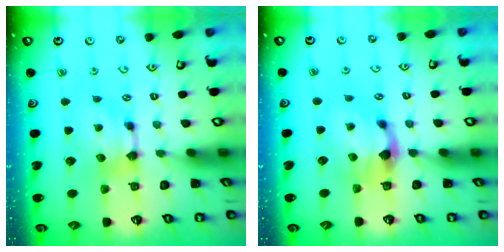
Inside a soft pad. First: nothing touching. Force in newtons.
{"total": 1.7, "press": 1.2, "slide": 1.3}